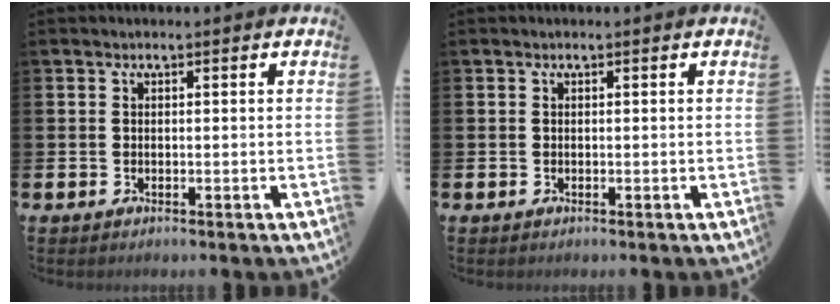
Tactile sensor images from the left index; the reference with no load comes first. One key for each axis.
{"total": 0.0}